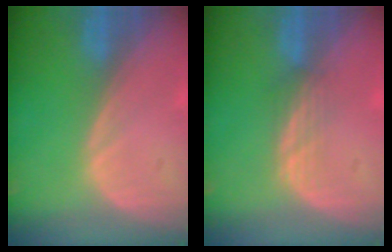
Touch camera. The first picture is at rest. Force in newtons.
{"total": 2.5, "press": 2.3, "slide": 0.9}